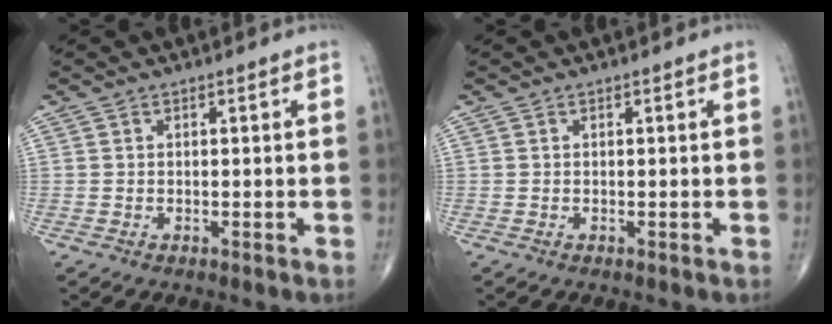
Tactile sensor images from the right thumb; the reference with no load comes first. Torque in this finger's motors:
{"motor_torque": [0.05, 0.05, -0.11, -0.11, 0.01]}